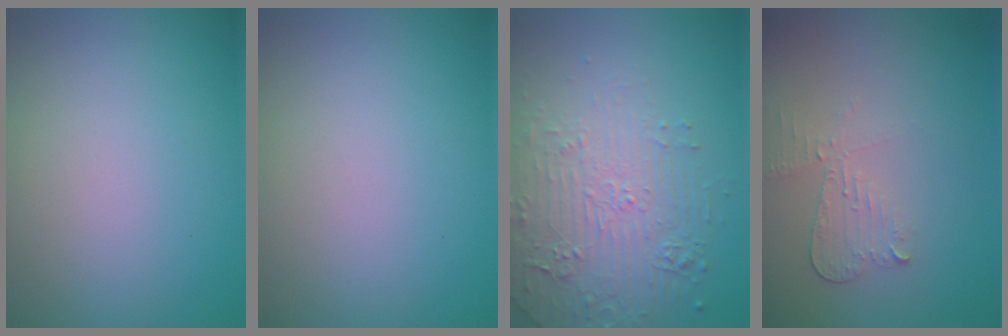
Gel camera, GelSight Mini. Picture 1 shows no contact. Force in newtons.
{"total": 0.0}
{"total": 4.8, "press": 3.7, "slide": 3.1}
{"total": 2.2, "press": 2.2, "slide": 0.2}